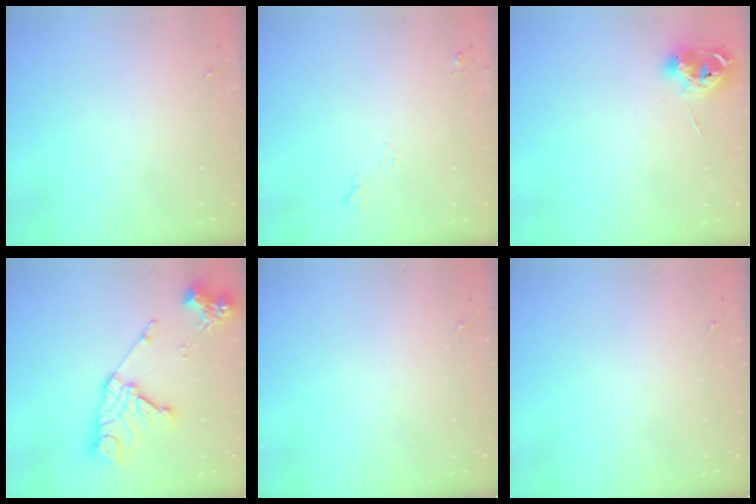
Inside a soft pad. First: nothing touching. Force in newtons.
{"total": 4.9, "press": 4.8, "slide": 0.9}
{"total": 9.6, "press": 9.6, "slide": 0.6}
{"total": 17.2, "press": 17.1, "slide": 1.8}
{"total": 0.0}
{"total": 0.0}